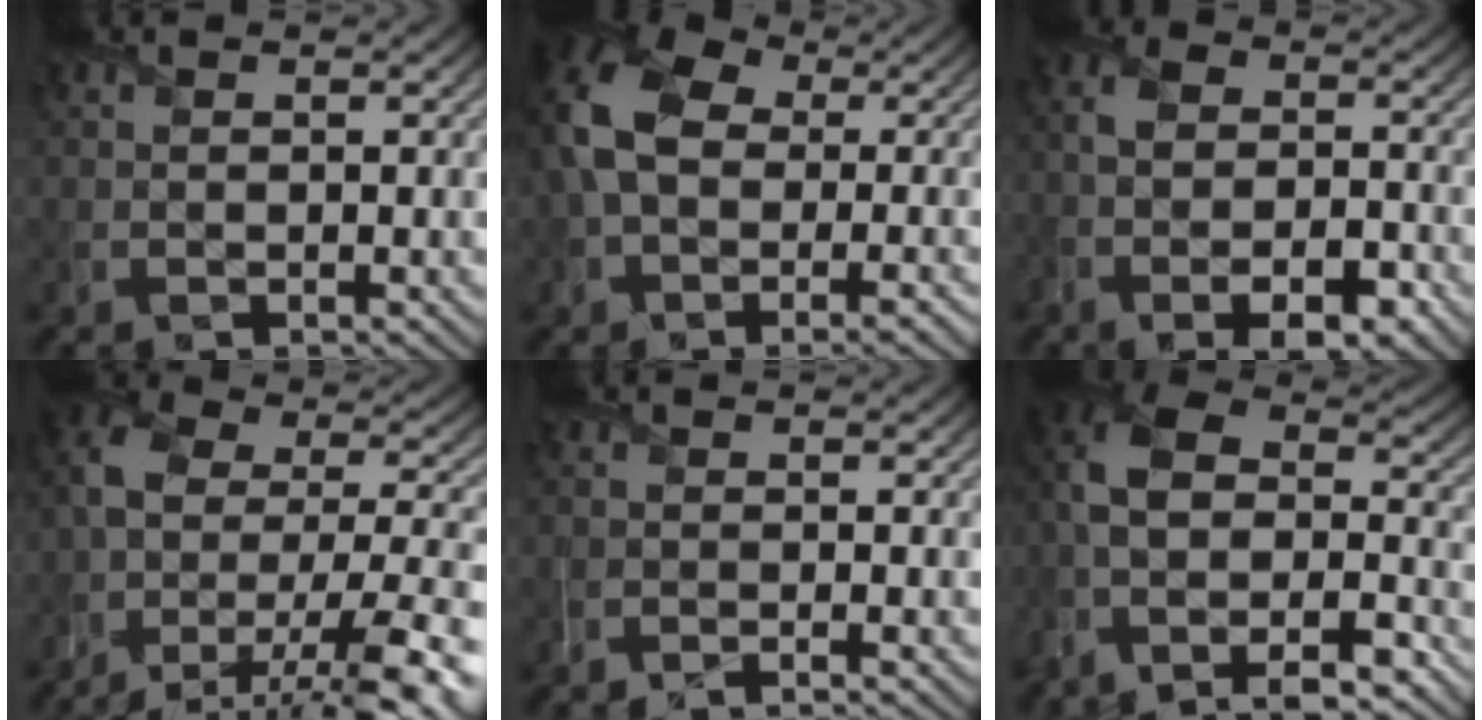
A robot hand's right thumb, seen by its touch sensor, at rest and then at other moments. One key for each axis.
{"total": 13.5, "fx": -0.2, "fy": 9.5, "fz": 9.6, "tx": -0.216, "ty": -0.003, "tz": 0.004}
{"total": 8.1, "fx": -3.3, "fy": 4.2, "fz": 6.1, "tx": -0.125, "ty": -0.008, "tz": -0.060}
{"total": 16.2, "fx": -9.3, "fy": 7.8, "fz": 10.8, "tx": -0.210, "ty": -0.019, "tz": -0.121}
{"total": 1.2, "fx": -0.9, "fy": 0.1, "fz": 0.9, "tx": -0.017, "ty": -0.002, "tz": -0.023}
{"total": 15.8, "fx": -7.6, "fy": 8.3, "fz": 11.0, "tx": -0.237, "ty": -0.025, "tz": -0.091}